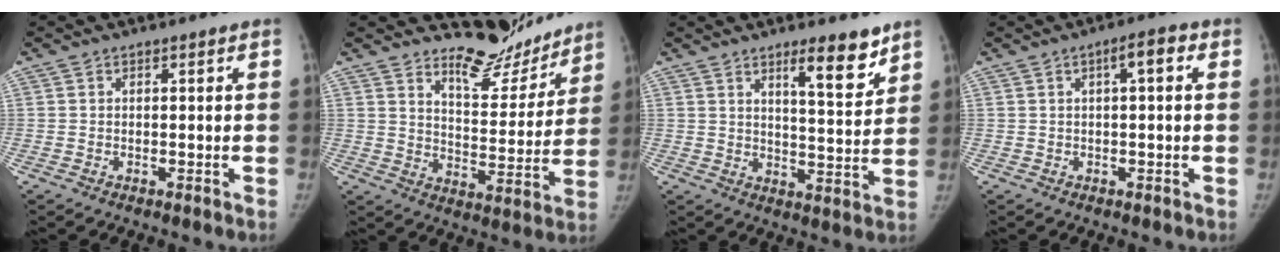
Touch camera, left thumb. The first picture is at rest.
{"total": 11.7, "force": [11.0, 3.6, 1.8], "torque": [0.009, -0.102, 0.166]}
{"total": 9.0, "force": [6.2, 2.1, 6.2], "torque": [-0.073, -0.048, 0.093]}
{"total": 3.8, "force": [1.0, 1.1, 3.5], "torque": [-0.052, 0.010, 0.010]}